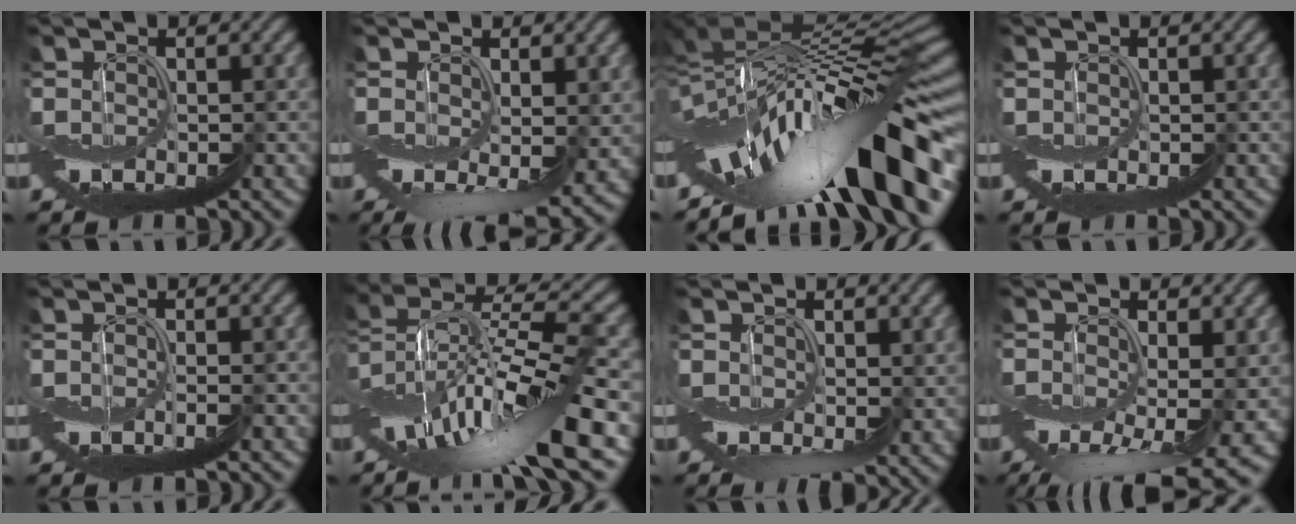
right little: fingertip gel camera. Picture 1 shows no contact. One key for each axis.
{"total": 8.9, "fx": -2.1, "fy": 4.5, "fz": 7.4, "tx": -0.095, "ty": -0.041, "tz": -0.006}
{"total": 14.7, "fx": -5.3, "fy": 5.7, "fz": 12.5, "tx": -0.172, "ty": 0.028, "tz": -0.094}
{"total": 0.0}
{"total": 0.5, "fx": 0.1, "fy": 0.0, "fz": 0.5, "tx": -0.011, "ty": -0.002, "tz": 0.002}
{"total": 12.5, "fx": -0.7, "fy": 3.3, "fz": 12.0, "tx": -0.219, "ty": 0.022, "tz": 0.003}
{"total": 4.3, "fx": -0.5, "fy": 2.4, "fz": 3.5, "tx": -0.050, "ty": -0.016, "tz": 0.000}
{"total": 11.0, "fx": -3.9, "fy": 4.7, "fz": 9.1, "tx": -0.160, "ty": -0.035, "tz": -0.022}